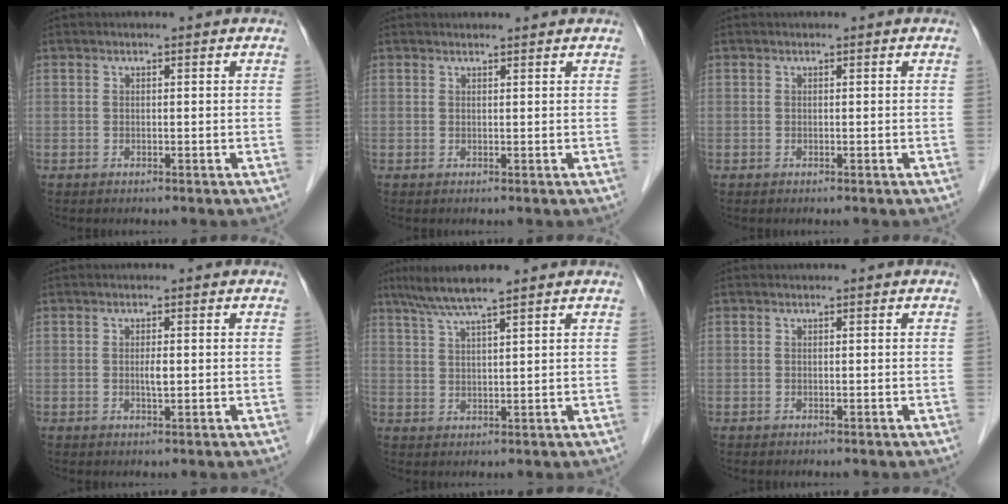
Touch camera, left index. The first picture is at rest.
{"total": 2.2, "force": [2.2, 0.0, 0.4], "torque": [-0.009, 0.011, 0.028]}
{"total": 0.0}
{"total": 1.5, "force": [0.0, 0.2, 1.5], "torque": [-0.029, 0.000, 0.001]}
{"total": 6.1, "force": [4.8, -0.6, 3.7], "torque": [-0.074, 0.017, 0.091]}
{"total": 0.0}